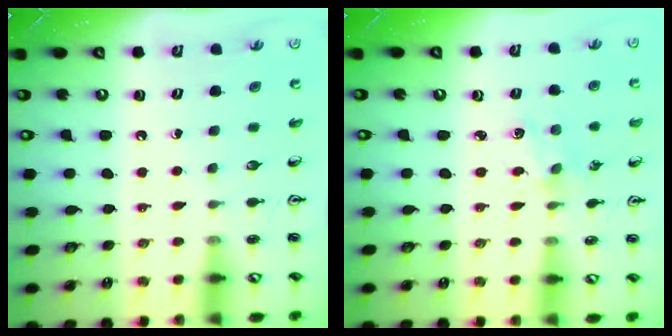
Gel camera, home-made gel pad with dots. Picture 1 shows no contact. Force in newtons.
{"total": 1.6, "press": 1.5, "slide": 0.4}